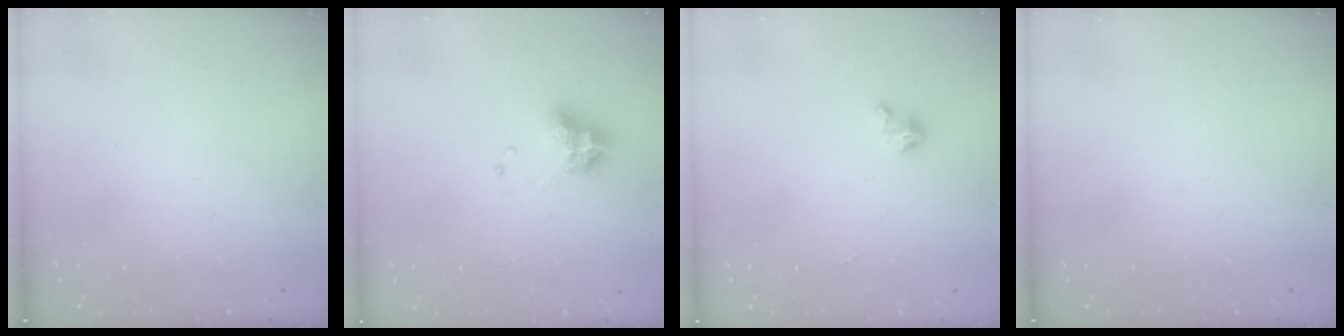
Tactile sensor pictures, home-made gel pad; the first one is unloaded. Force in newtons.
{"total": 8.2, "press": 8.1, "slide": 1.1}
{"total": 2.7, "press": 2.7, "slide": 0.1}
{"total": 0.0}